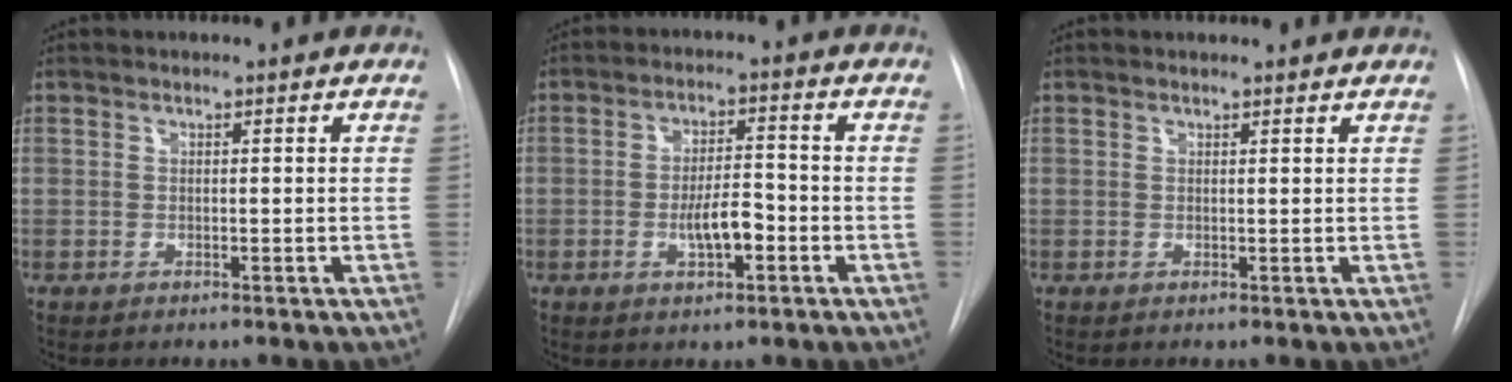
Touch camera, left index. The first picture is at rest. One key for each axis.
{"total": 5.5, "fx": -1.8, "fy": 1.8, "fz": 4.8, "tx": -0.087, "ty": 0.005, "tz": -0.029}
{"total": 3.0, "fx": 2.9, "fy": 0.6, "fz": 0.5, "tx": -0.010, "ty": 0.014, "tz": 0.030}